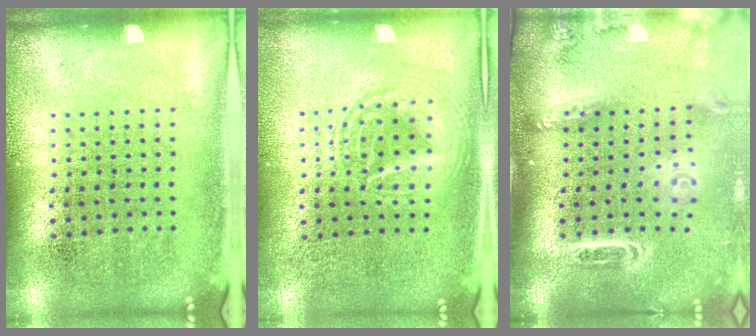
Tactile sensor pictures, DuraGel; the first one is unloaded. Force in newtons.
{"total": 1.6, "press": 1.6, "slide": 0.2}
{"total": 2.6, "press": 1.9, "slide": 1.8}